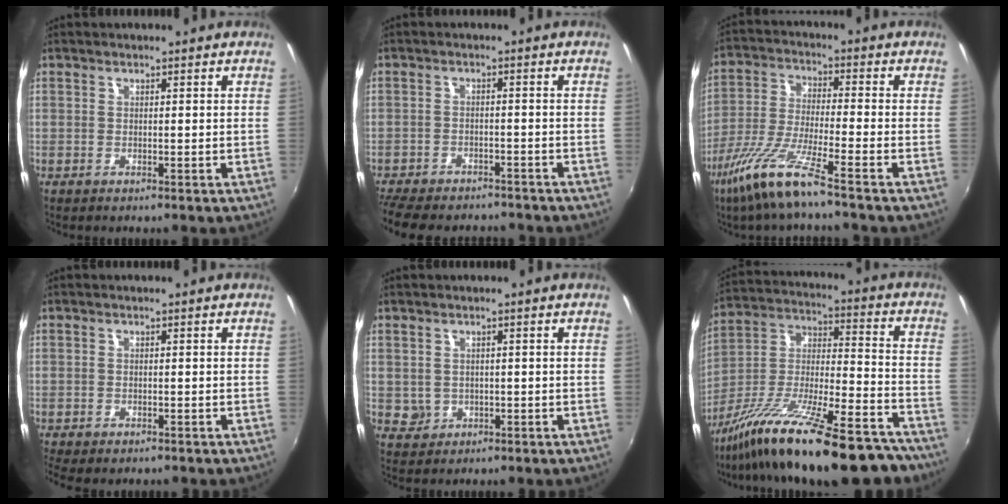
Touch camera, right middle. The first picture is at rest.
{"total": 11.9, "force": [-10.3, 3.9, 4.5], "torque": [-0.117, -0.018, -0.158]}
{"total": 9.5, "force": [-6.1, -0.4, 7.3], "torque": [-0.154, -0.014, -0.121]}
{"total": 3.0, "force": [-2.1, 1.2, 1.8], "torque": [-0.039, -0.022, -0.032]}
{"total": 2.6, "force": [0.0, 2.5, 0.6], "torque": [-0.010, 0.001, 0.006]}
{"total": 26.8, "force": [-20.4, 6.3, 16.2], "torque": [-0.262, -0.026, -0.312]}